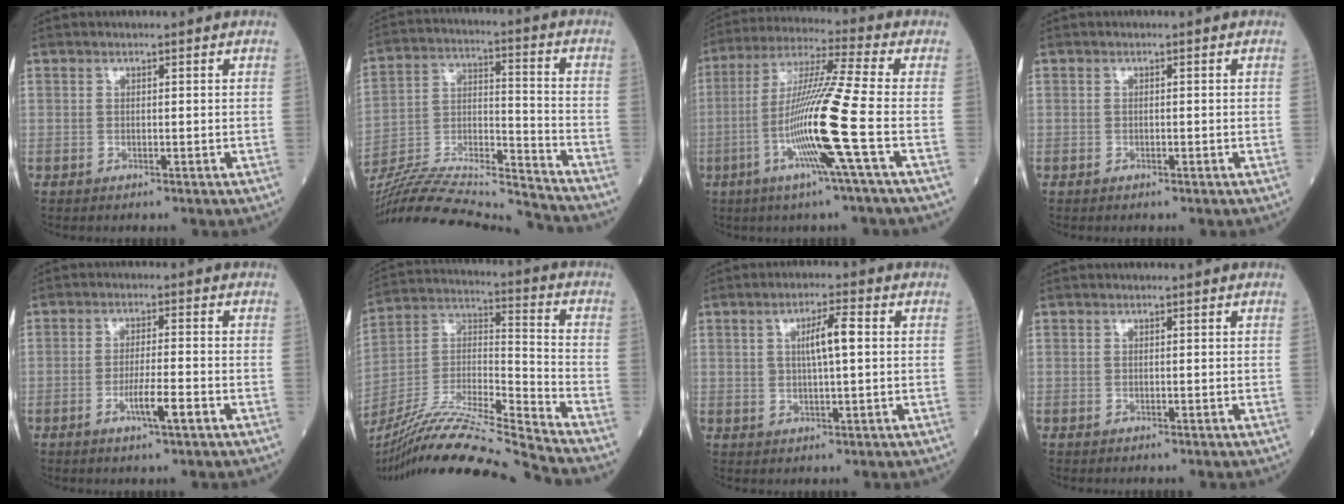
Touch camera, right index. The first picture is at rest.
{"total": 22.7, "force": [-21.6, 0.0, 7.2], "torque": [-0.160, -0.003, -0.360]}
{"total": 13.9, "force": [-3.9, -2.3, 13.1], "torque": [-0.256, -0.010, -0.080]}
{"total": 0.0}
{"total": 4.6, "force": [-2.0, 0.1, 4.2], "torque": [-0.074, -0.005, -0.034]}
{"total": 21.8, "force": [-19.8, -1.8, 8.8], "torque": [-0.192, -0.012, -0.354]}
{"total": 4.9, "force": [1.1, 0.7, 4.8], "torque": [-0.084, 0.007, 0.022]}
{"total": 0.0}